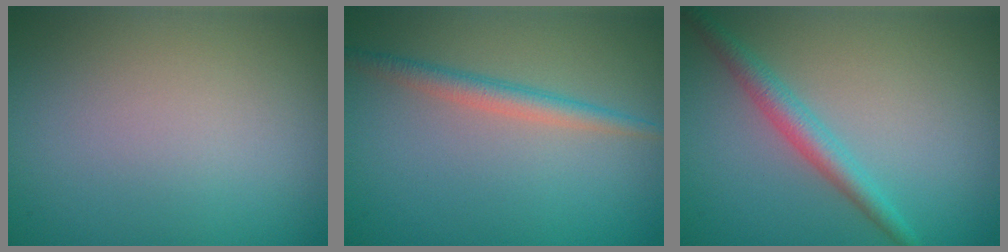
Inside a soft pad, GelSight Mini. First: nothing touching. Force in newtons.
{"total": 2.1, "press": 2.1, "slide": 0.0}
{"total": 2.5, "press": 2.5, "slide": 0.1}